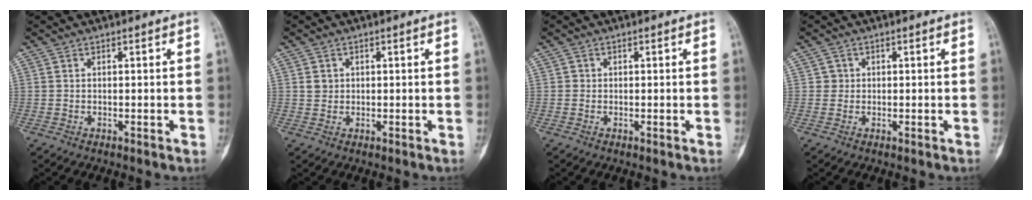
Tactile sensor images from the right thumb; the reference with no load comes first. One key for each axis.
{"total": 1.7, "fx": 0.4, "fy": 1.6, "fz": 0.6, "tx": -0.003, "ty": 0.001, "tz": 0.008}
{"total": 0.6, "fx": -0.1, "fy": 0.6, "fz": 0.1, "tx": 0.002, "ty": 0.003, "tz": -0.003}
{"total": 1.3, "fx": 0.1, "fy": 1.3, "fz": 0.0, "tx": 0.010, "ty": 0.005, "tz": -0.001}